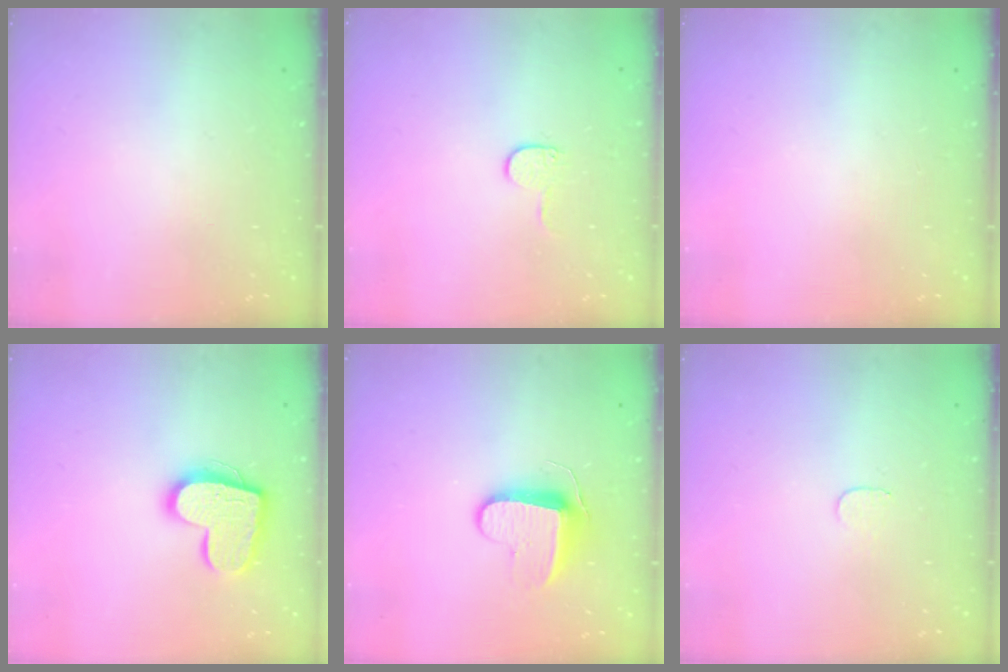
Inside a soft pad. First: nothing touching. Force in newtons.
{"total": 3.9, "press": 3.9, "slide": 0.4}
{"total": 0.0}
{"total": 16.1, "press": 16.1, "slide": 0.9}
{"total": 9.0, "press": 8.9, "slide": 0.7}
{"total": 3.0, "press": 3.0, "slide": 0.3}